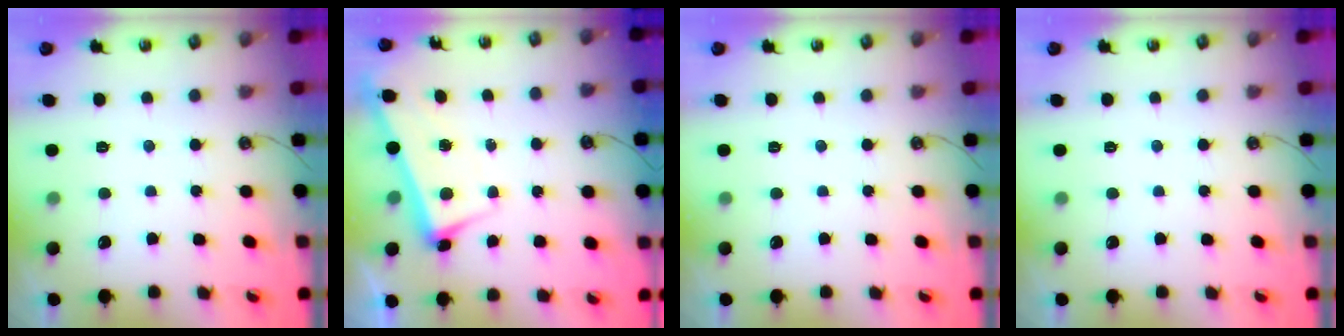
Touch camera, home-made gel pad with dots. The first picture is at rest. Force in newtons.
{"total": 2.6, "press": 2.5, "slide": 0.7}
{"total": 0.0}
{"total": 0.0}